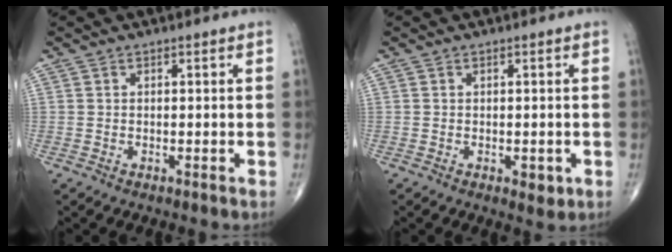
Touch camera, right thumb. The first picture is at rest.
{"total": 2.3, "force": [-0.6, 1.3, 1.8], "torque": [-0.014, -0.002, -0.005]}